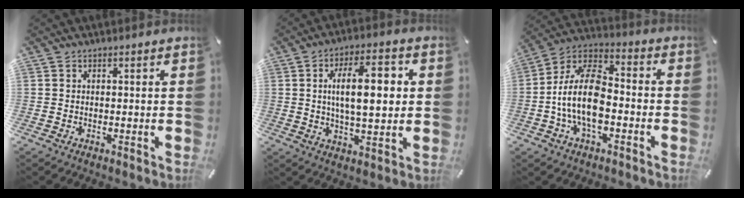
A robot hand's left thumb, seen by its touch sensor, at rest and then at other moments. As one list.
[{"total": 13.8, "force": [2.5, 6.1, 12.2], "torque": [-0.195, 0.005, 0.033]}, {"total": 14.8, "force": [-3.7, 8.5, 11.6], "torque": [-0.246, 0.018, -0.069]}]